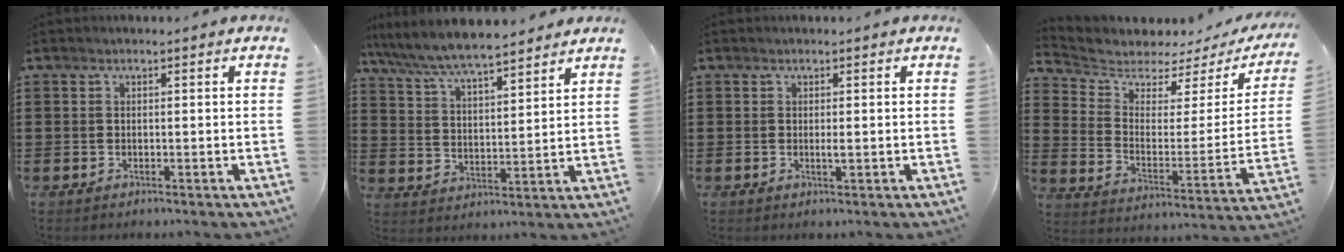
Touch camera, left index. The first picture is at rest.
{"total": 7.0, "force": [6.5, 0.6, 2.5], "torque": [-0.075, -0.032, 0.114]}
{"total": 0.9, "force": [0.1, 0.1, 0.9], "torque": [-0.018, -0.003, 0.002]}
{"total": 4.2, "force": [3.8, 1.8, 0.7], "torque": [-0.046, -0.028, 0.059]}